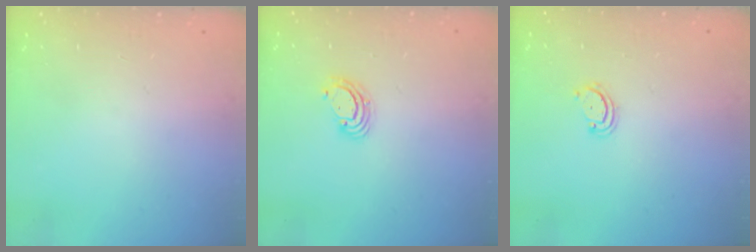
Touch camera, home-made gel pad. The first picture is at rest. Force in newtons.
{"total": 3.7, "press": 3.7, "slide": 0.3}
{"total": 2.6, "press": 2.6, "slide": 0.3}